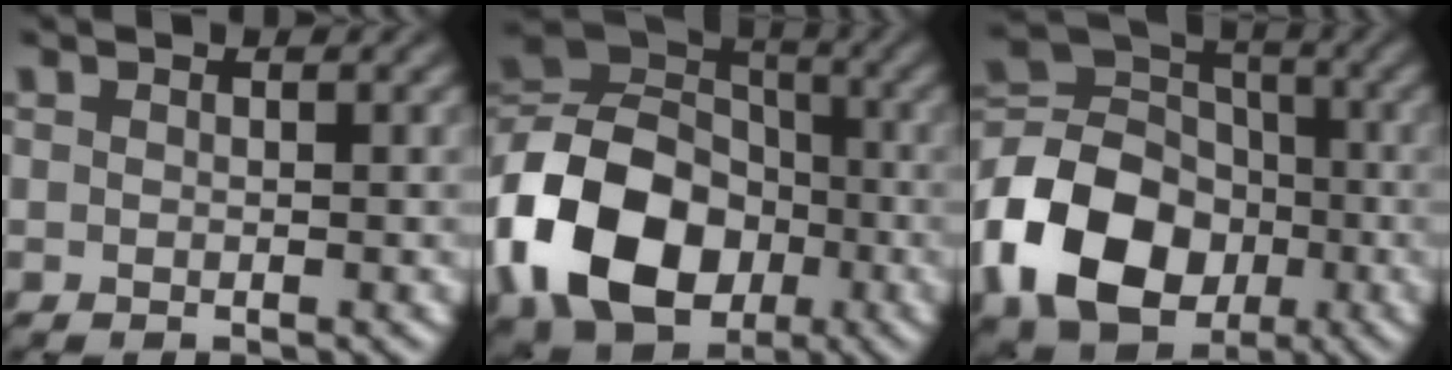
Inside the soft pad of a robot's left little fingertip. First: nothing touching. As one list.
[{"total": 14.0, "force": [-4.7, 10.3, 8.3], "torque": [-0.181, -0.007, -0.101]}, {"total": 11.2, "force": [-4.0, 8.1, 6.5], "torque": [-0.133, 0.005, -0.088]}]